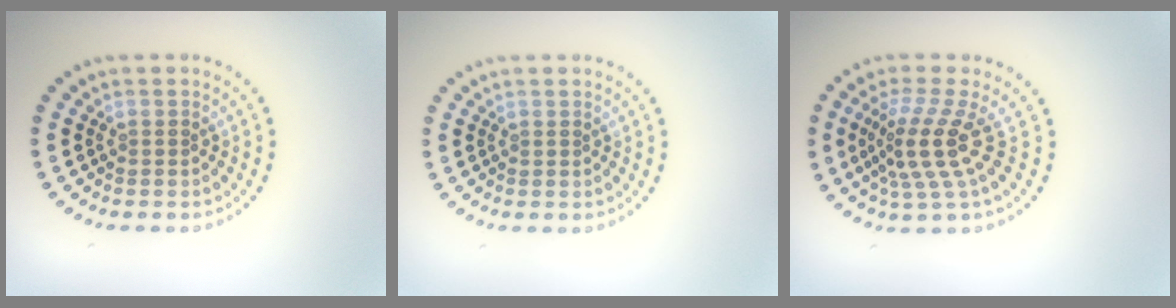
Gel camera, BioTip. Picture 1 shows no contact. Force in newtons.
{"total": 0.0}
{"total": 4.1, "press": 2.8, "slide": 3.1}